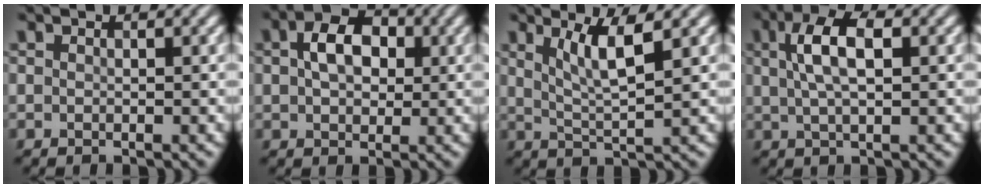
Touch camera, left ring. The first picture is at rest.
{"total": 4.9, "force": [1.0, 3.3, 3.5], "torque": [-0.062, 0.008, 0.009]}
{"total": 4.1, "force": [1.7, 0.8, 3.6], "torque": [-0.065, -0.003, 0.036]}
{"total": 4.8, "force": [1.3, 1.9, 4.2], "torque": [-0.082, 0.011, 0.020]}